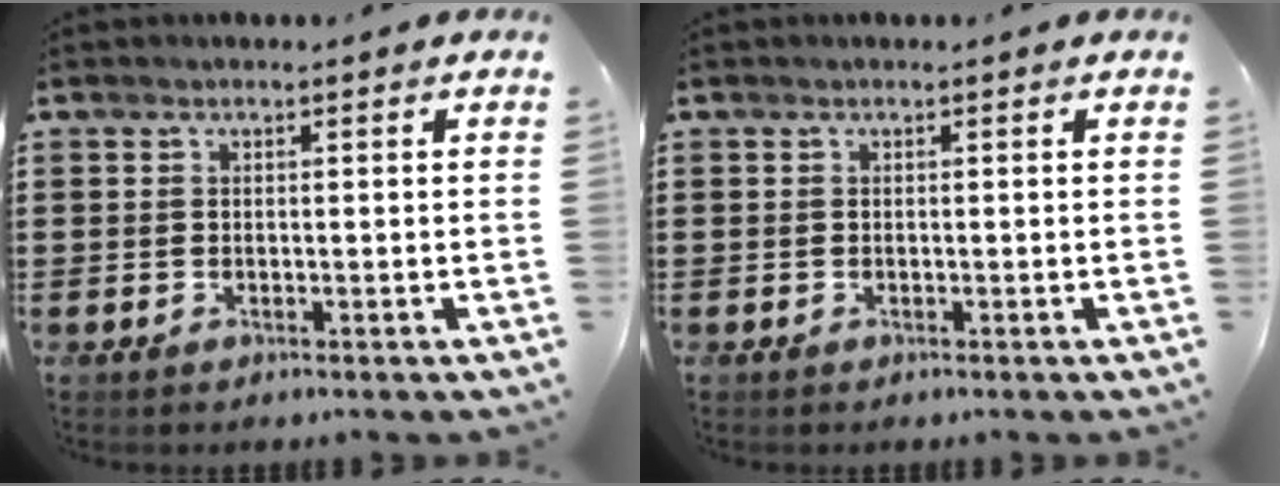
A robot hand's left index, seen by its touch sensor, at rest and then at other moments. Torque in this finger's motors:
{"motor_torque": [-0.04, -0.01, 0.00, -0.01]}